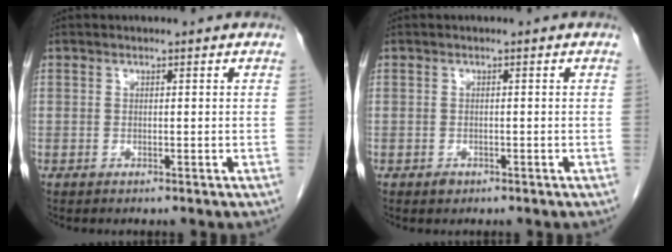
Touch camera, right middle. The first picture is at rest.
{"total": 0.9, "force": [-0.6, 0.6, 0.3], "torque": [-0.005, 0.002, -0.006]}